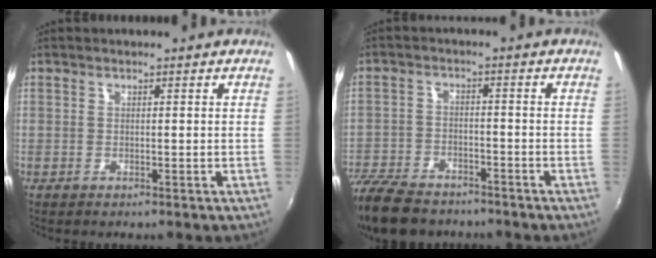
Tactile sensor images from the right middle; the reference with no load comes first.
{"total": 14.3, "force": [-11.3, 6.3, 6.1], "torque": [-0.164, -0.019, -0.201]}